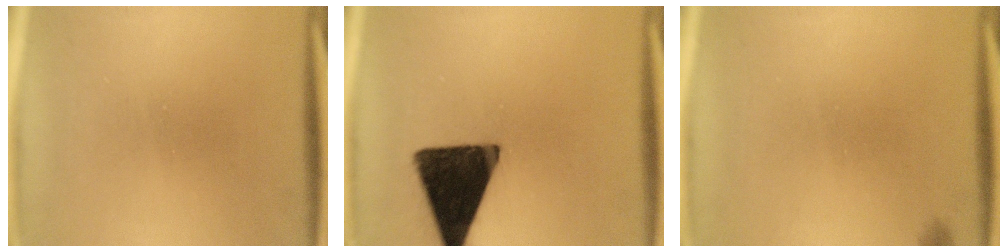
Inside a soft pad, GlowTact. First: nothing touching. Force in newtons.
{"total": 17.4}
{"total": 0.6}